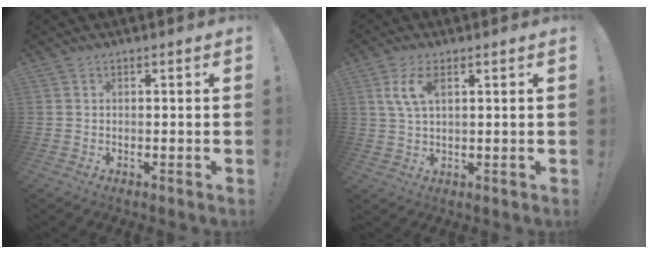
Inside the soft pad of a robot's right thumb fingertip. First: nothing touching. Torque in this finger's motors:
{"motor_torque": [0.00, 0.00, 0.01, 0.00, 0.00]}